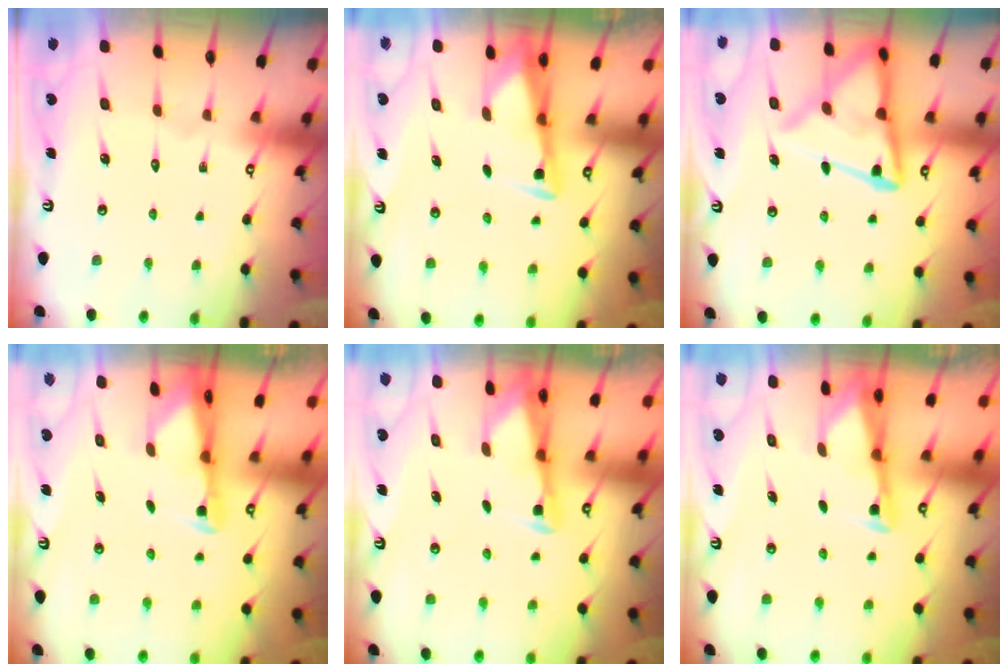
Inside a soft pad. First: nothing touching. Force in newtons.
{"total": 3.4, "press": 3.4, "slide": 0.4}
{"total": 15.4, "press": 15.3, "slide": 1.5}
{"total": 2.0, "press": 2.0, "slide": 0.3}
{"total": 2.7, "press": 2.6, "slide": 0.2}
{"total": 3.1, "press": 3.1, "slide": 0.3}